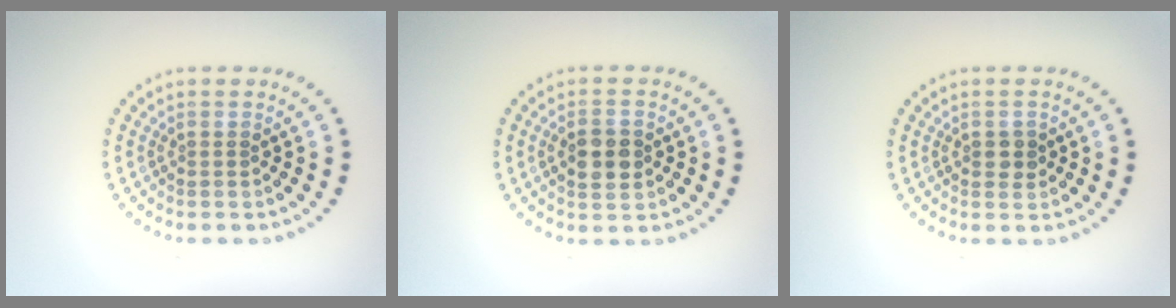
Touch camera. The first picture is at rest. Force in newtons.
{"total": 3.3, "press": 3.3, "slide": 0.2}
{"total": 1.5, "press": 1.4, "slide": 0.1}